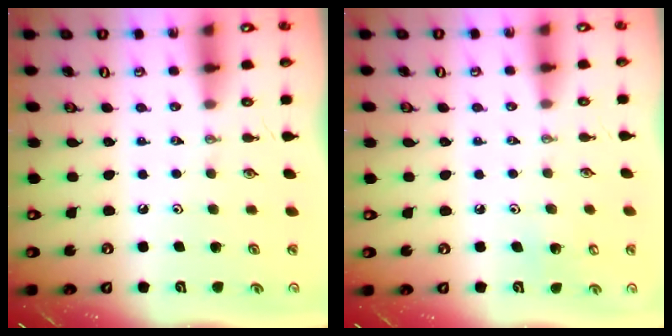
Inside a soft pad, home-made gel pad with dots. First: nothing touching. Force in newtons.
{"total": 5.3, "press": 5.3, "slide": 0.3}